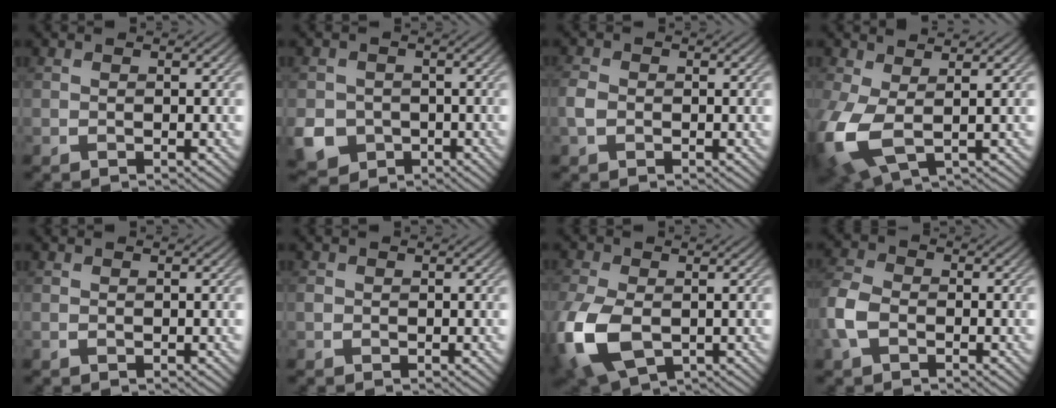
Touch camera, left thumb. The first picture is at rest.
{"total": 6.4, "force": [-2.5, 5.4, 2.3], "torque": [-0.060, -0.021, -0.054]}
{"total": 2.2, "force": [-0.6, 1.7, 1.3], "torque": [-0.032, -0.001, -0.019]}
{"total": 8.3, "force": [-0.4, 4.5, 7.0], "torque": [-0.192, -0.018, -0.006]}
{"total": 0.0}
{"total": 0.7, "force": [-0.1, 0.6, 0.2], "torque": [-0.004, -0.003, -0.005]}
{"total": 11.9, "force": [-3.0, 7.2, 9.0], "torque": [-0.247, -0.031, -0.048]}
{"total": 5.8, "force": [-2.1, 3.8, 3.9], "torque": [-0.109, 0.001, -0.055]}